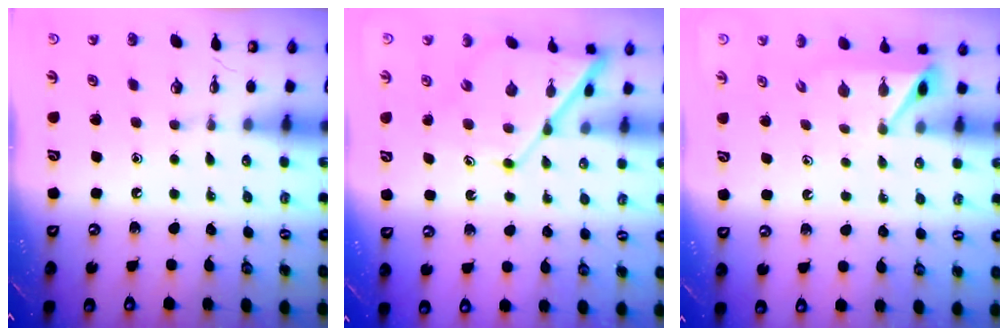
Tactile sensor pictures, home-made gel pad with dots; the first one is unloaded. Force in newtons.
{"total": 11.0, "press": 10.9, "slide": 1.0}
{"total": 5.7, "press": 5.7, "slide": 0.3}